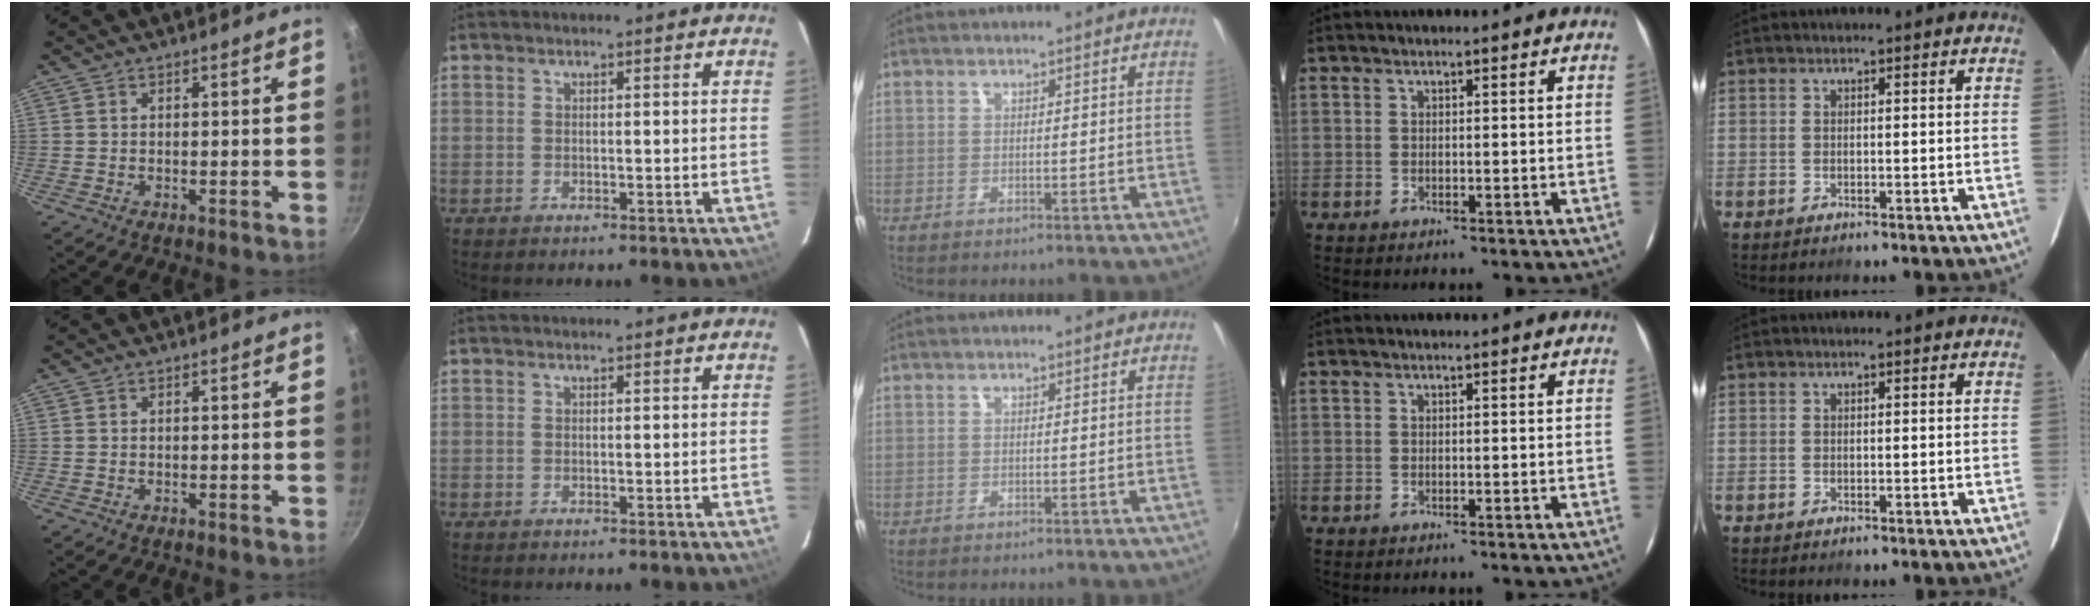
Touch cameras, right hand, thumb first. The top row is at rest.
{}